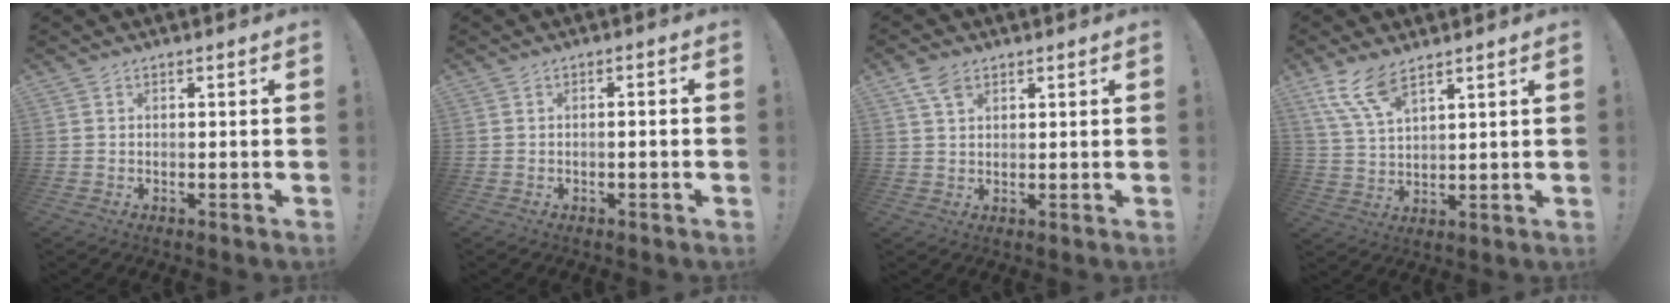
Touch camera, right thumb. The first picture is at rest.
{"total": 1.6, "force": [-1.0, -0.2, 1.3], "torque": [-0.027, 0.005, -0.018]}
{"total": 4.6, "force": [2.8, 2.6, 2.6], "torque": [-0.039, -0.012, 0.053]}
{"total": 9.4, "force": [6.7, 2.8, 6.0], "torque": [-0.123, -0.026, 0.127]}